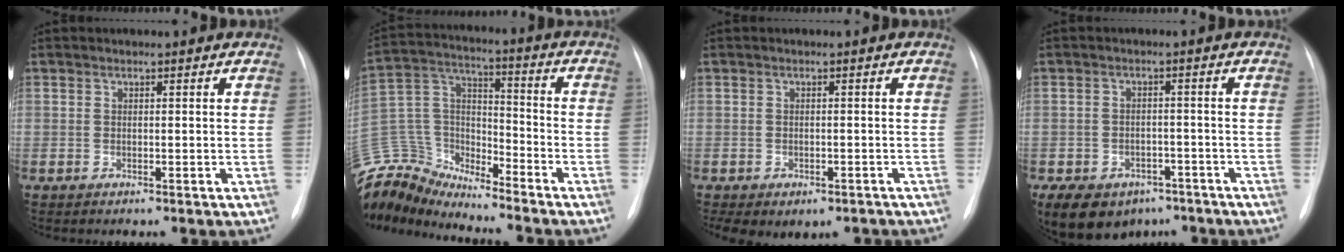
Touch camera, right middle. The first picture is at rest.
{"total": 14.7, "force": [-14.4, 2.5, 1.3], "torque": [-0.036, 0.064, -0.272]}
{"total": 7.5, "force": [-4.8, 4.7, 3.4], "torque": [-0.049, 0.014, -0.057]}
{"total": 16.8, "force": [-9.5, 12.1, 6.7], "torque": [-0.183, 0.002, -0.121]}